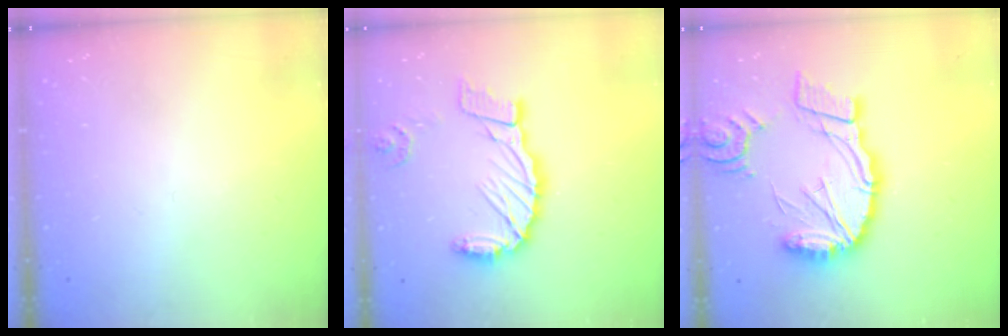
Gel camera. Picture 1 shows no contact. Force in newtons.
{"total": 14.4, "press": 14.2, "slide": 2.3}
{"total": 19.9, "press": 19.8, "slide": 2.0}